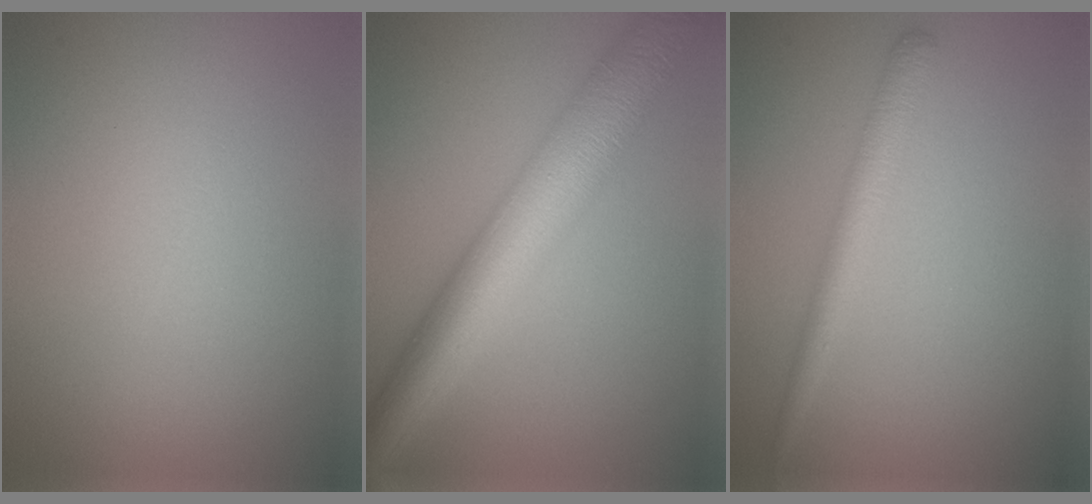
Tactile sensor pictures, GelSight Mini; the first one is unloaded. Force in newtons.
{"total": 9.2, "press": 9.2, "slide": 0.2}
{"total": 2.6, "press": 2.6, "slide": 0.1}